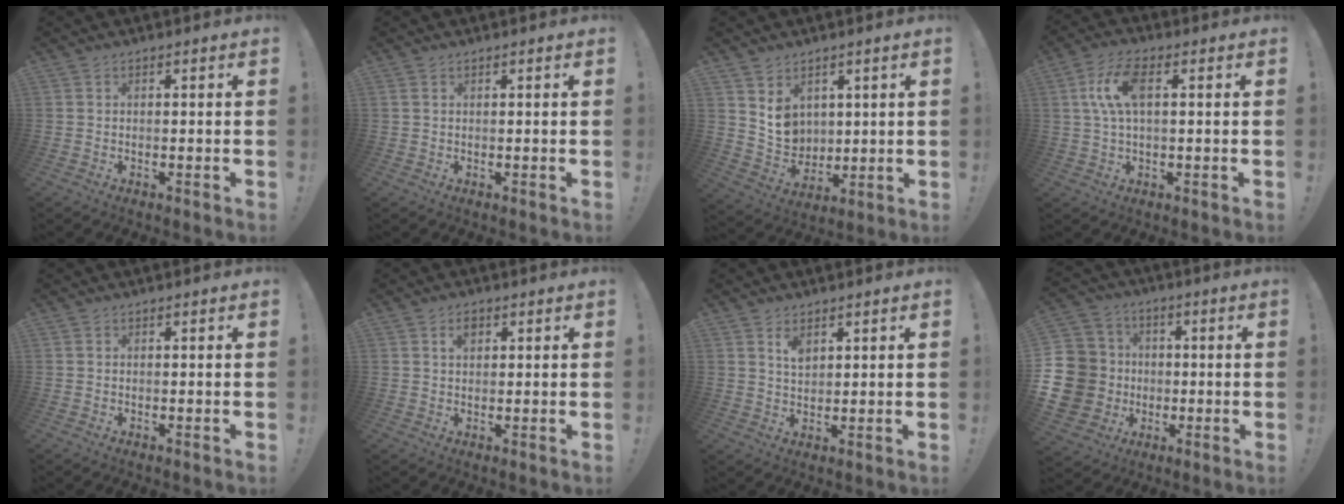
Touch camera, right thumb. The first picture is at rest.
{"total": 0.8, "force": [0.5, 0.5, 0.5], "torque": [-0.012, 0.003, 0.010]}
{"total": 8.2, "force": [4.9, 6.2, 2.3], "torque": [-0.036, -0.042, 0.100]}
{"total": 10.0, "force": [2.0, 4.4, 8.7], "torque": [-0.179, 0.005, 0.036]}
{"total": 0.0}
{"total": 2.6, "force": [1.4, 1.7, 1.4], "torque": [-0.008, -0.002, 0.019]}
{"total": 4.0, "force": [2.5, 2.1, 2.3], "torque": [-0.023, -0.019, 0.040]}
{"total": 15.9, "force": [-2.1, 14.5, 6.1], "torque": [-0.125, 0.023, -0.010]}